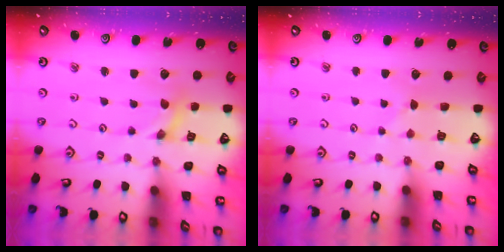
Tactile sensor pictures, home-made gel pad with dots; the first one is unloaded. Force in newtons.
{"total": 2.5, "press": 2.5, "slide": 0.4}